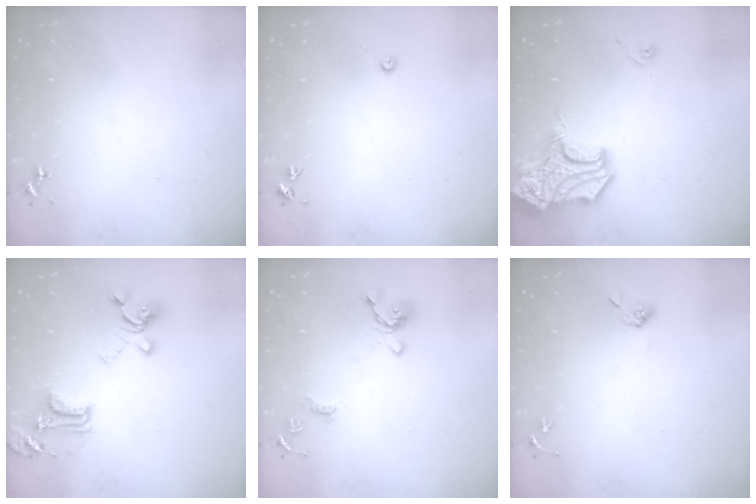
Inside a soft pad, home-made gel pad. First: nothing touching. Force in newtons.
{"total": 3.0, "press": 3.0, "slide": 0.3}
{"total": 21.1, "press": 21.0, "slide": 2.6}
{"total": 17.0, "press": 17.0, "slide": 1.4}
{"total": 12.7, "press": 12.6, "slide": 1.5}
{"total": 5.0, "press": 4.7, "slide": 1.7}